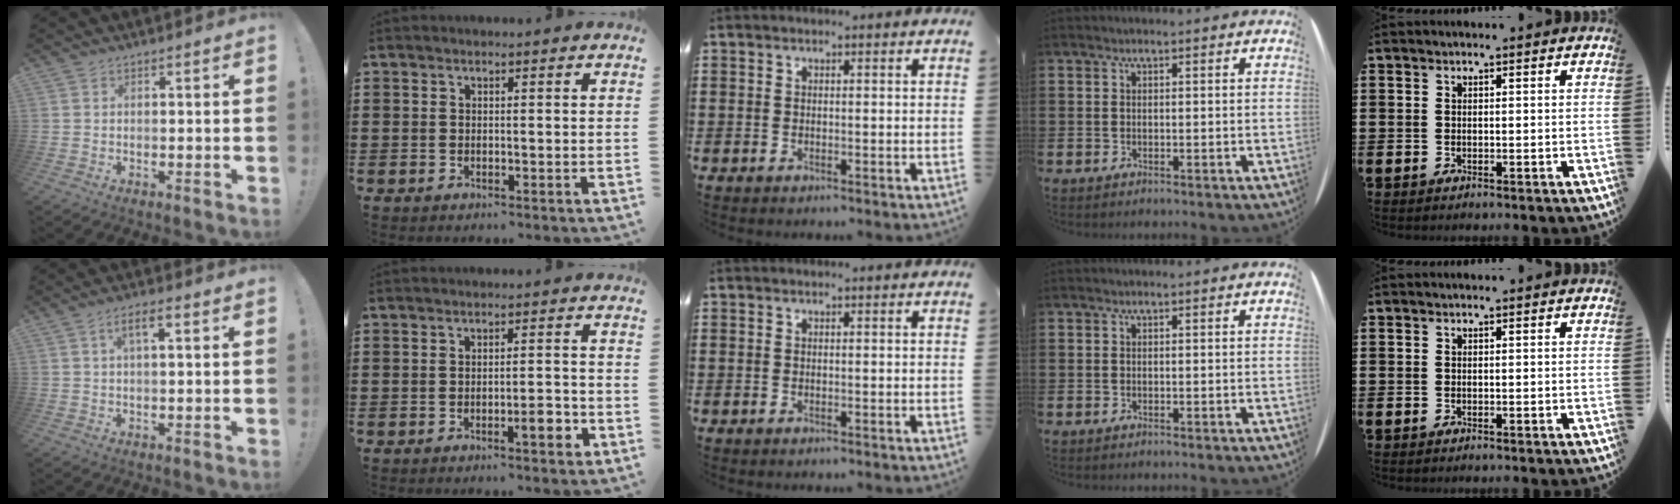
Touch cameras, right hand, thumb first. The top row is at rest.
{"thumb": {"total": 4.1, "force": [0.9, 1.0, 3.9], "torque": [-0.064, 0.003, 0.010]}, "index": {"total": 3.8, "force": [-1.7, 0.7, 3.3], "torque": [-0.043, -0.003, -0.030]}}